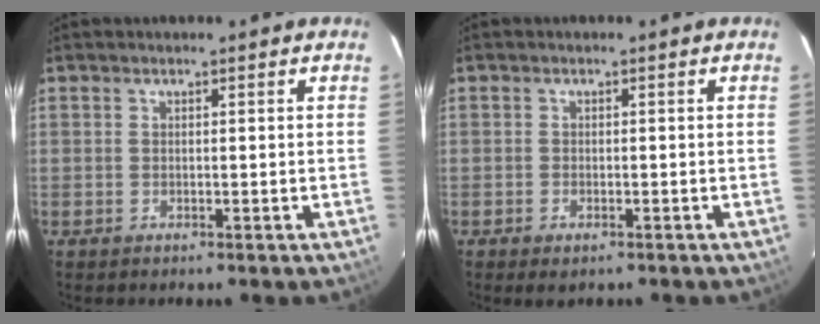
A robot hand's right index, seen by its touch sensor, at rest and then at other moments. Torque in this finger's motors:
{"motor_torque": [0.30, -0.18, 0.13, 0.00]}